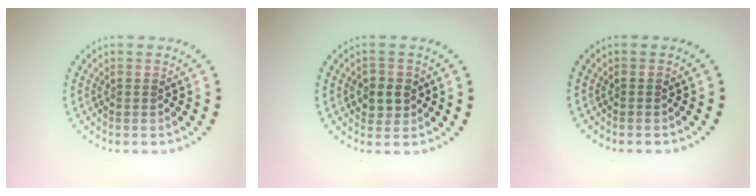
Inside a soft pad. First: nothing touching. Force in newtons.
{"total": 2.5, "press": 2.4, "slide": 0.6}
{"total": 0.0}